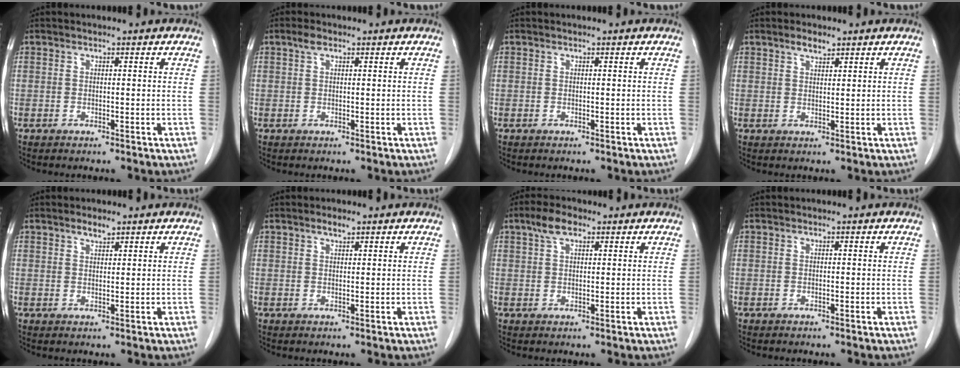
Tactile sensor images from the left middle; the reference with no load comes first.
{"total": 1.3, "force": [0.8, 0.5, 0.9], "torque": [-0.020, 0.010, 0.015]}
{"total": 0.0}
{"total": 2.0, "force": [1.5, 0.6, 1.1], "torque": [-0.023, 0.001, 0.028]}
{"total": 1.7, "force": [1.4, 0.4, 0.9], "torque": [-0.019, -0.001, 0.026]}
{"total": 1.3, "force": [1.0, 0.3, 0.8], "torque": [-0.019, 0.000, 0.019]}
{"total": 3.7, "force": [2.3, 1.5, 2.5], "torque": [-0.055, 0.011, 0.045]}
{"total": 0.0}